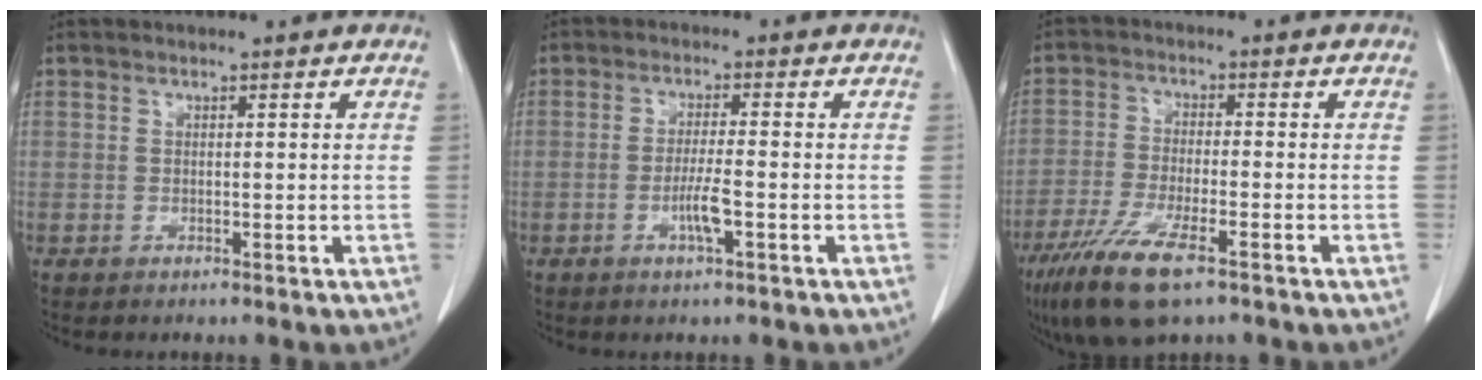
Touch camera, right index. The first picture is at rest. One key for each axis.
{"total": 3.7, "fx": -1.2, "fy": 0.6, "fz": 3.4, "tx": -0.068, "ty": -0.002, "tz": -0.020}
{"total": 11.4, "fx": -7.0, "fy": 3.0, "fz": 8.6, "tx": -0.170, "ty": -0.025, "tz": -0.121}